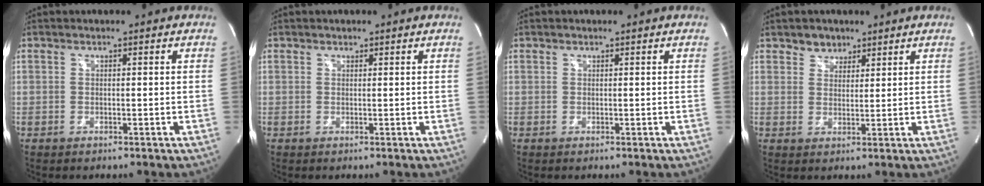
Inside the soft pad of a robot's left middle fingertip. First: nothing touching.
{"total": 0.6, "force": [0.4, 0.4, 0.1], "torque": [-0.001, -0.002, 0.005]}
{"total": 0.0}
{"total": 3.1, "force": [2.3, 2.1, 0.3], "torque": [0.001, 0.002, 0.036]}